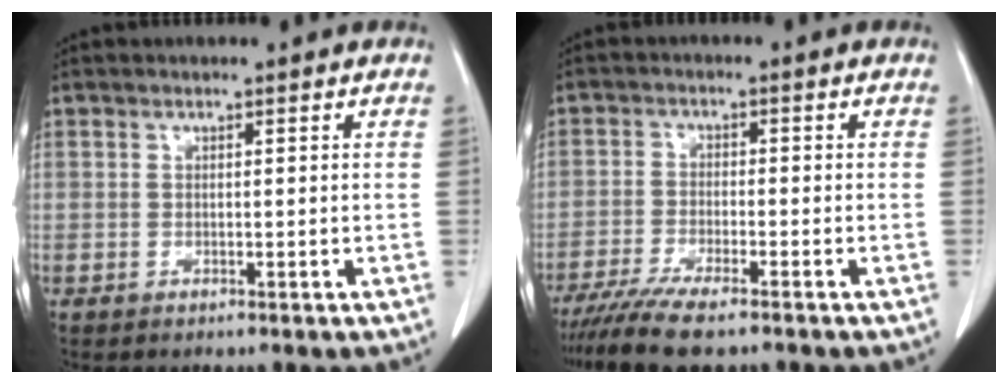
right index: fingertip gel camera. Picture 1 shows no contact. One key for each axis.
{"total": 7.9, "fx": -6.4, "fy": 0.7, "fz": 4.6, "tx": -0.076, "ty": -0.020, "tz": -0.108}